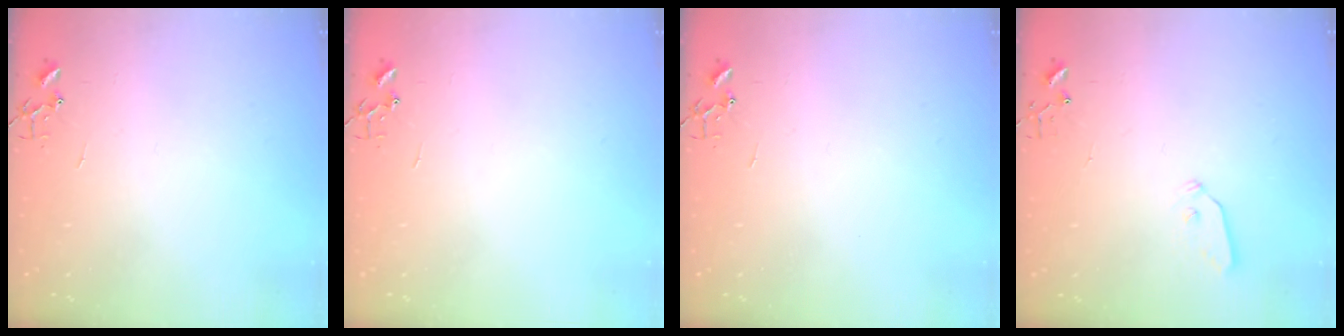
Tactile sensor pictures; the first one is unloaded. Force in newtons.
{"total": 0.0}
{"total": 0.0}
{"total": 4.3, "press": 4.3, "slide": 0.3}